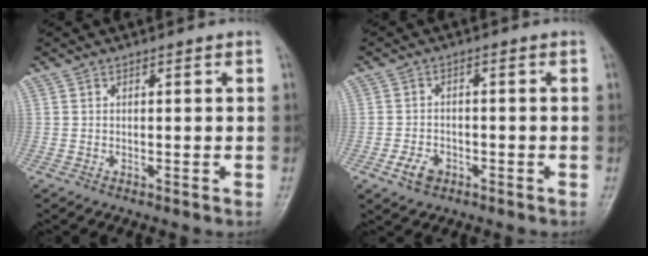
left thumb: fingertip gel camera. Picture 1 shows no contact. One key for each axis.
{"total": 4.1, "fx": -2.1, "fy": 2.9, "fz": 2.2, "tx": -0.033, "ty": 0.010, "tz": -0.035}